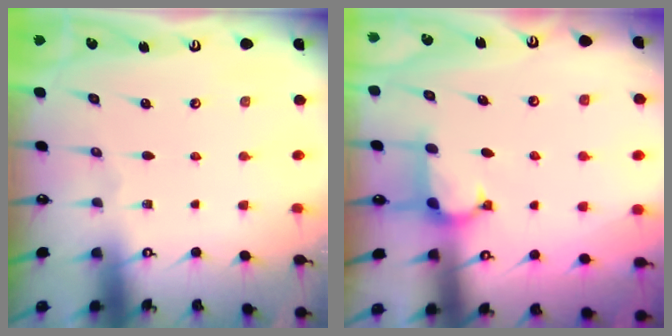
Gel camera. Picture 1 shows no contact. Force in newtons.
{"total": 1.7, "press": 1.6, "slide": 0.5}